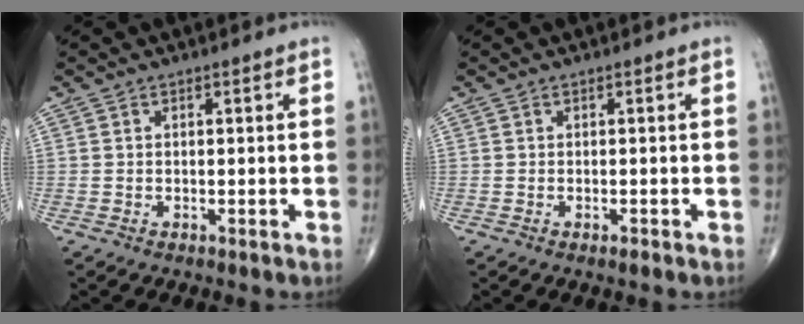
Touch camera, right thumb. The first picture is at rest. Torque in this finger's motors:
{"motor_torque": [-0.08, 0.21, 0.02, 0.16, 0.00]}